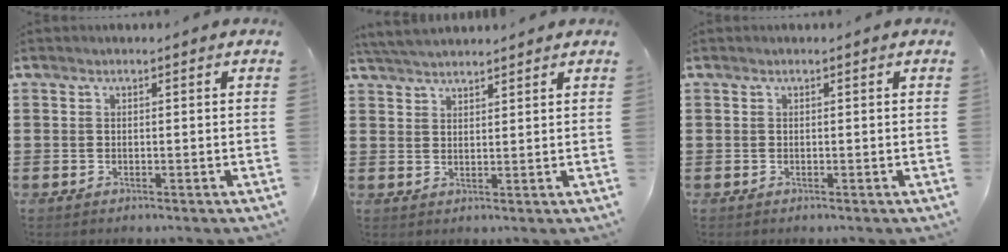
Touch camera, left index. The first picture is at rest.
{"total": 3.7, "force": [3.6, 0.3, 0.9], "torque": [-0.028, -0.003, 0.069]}
{"total": 0.0}